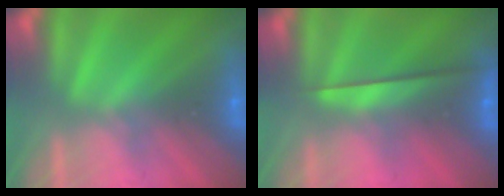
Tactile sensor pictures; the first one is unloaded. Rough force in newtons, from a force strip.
{"total": 2.2}